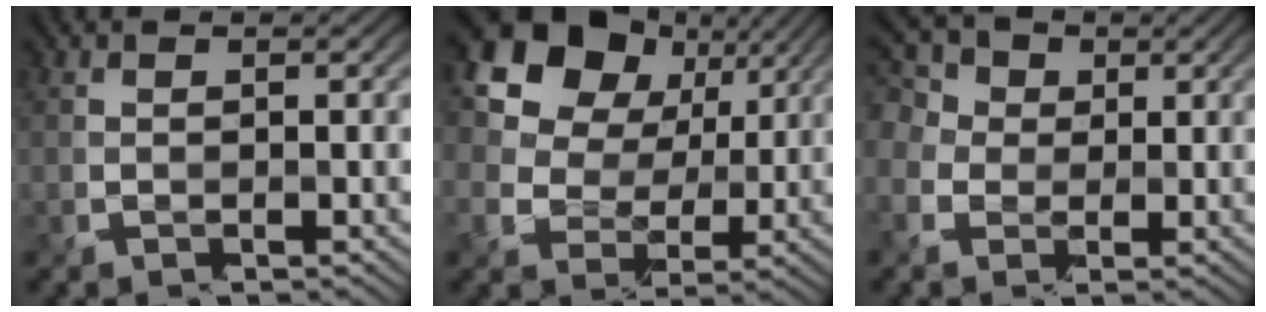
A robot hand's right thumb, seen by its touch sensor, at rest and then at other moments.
{"total": 13.9, "force": [6.1, 9.9, 7.6], "torque": [-0.177, 0.034, 0.102]}
{"total": 10.8, "force": [3.7, 8.3, 5.9], "torque": [-0.182, 0.039, 0.059]}